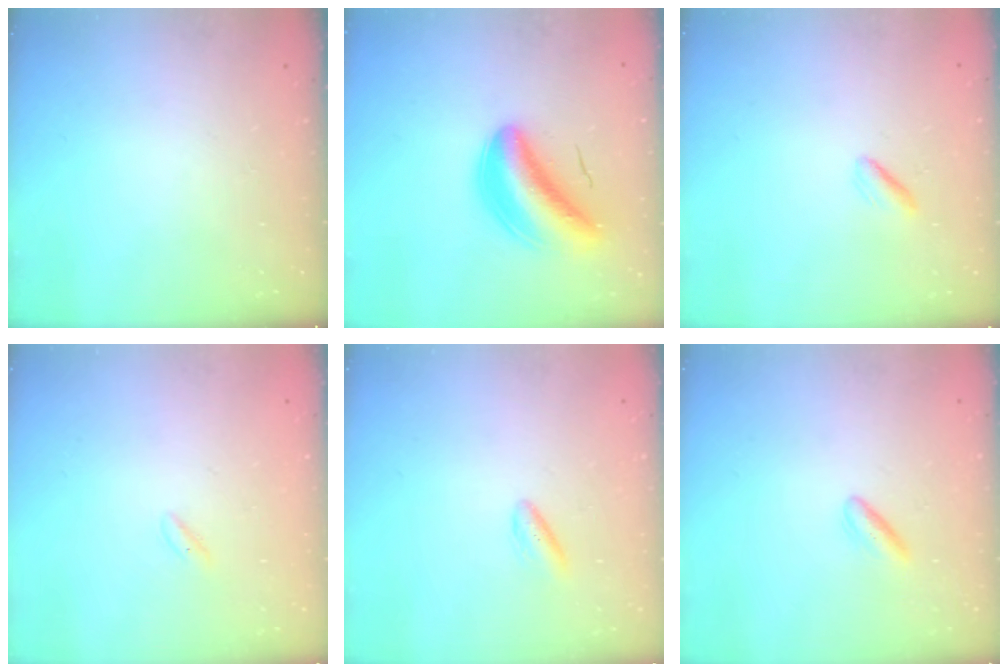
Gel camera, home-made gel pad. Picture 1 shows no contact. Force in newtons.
{"total": 7.8, "press": 7.2, "slide": 2.8}
{"total": 1.9, "press": 1.8, "slide": 0.6}
{"total": 1.2, "press": 0.9, "slide": 0.8}
{"total": 2.8, "press": 2.5, "slide": 1.3}
{"total": 3.0, "press": 2.7, "slide": 1.2}